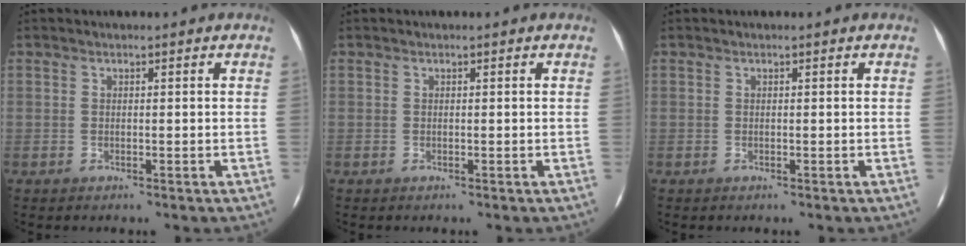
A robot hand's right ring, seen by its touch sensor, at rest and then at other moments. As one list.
[{"total": 0.0}, {"total": 0.0}]